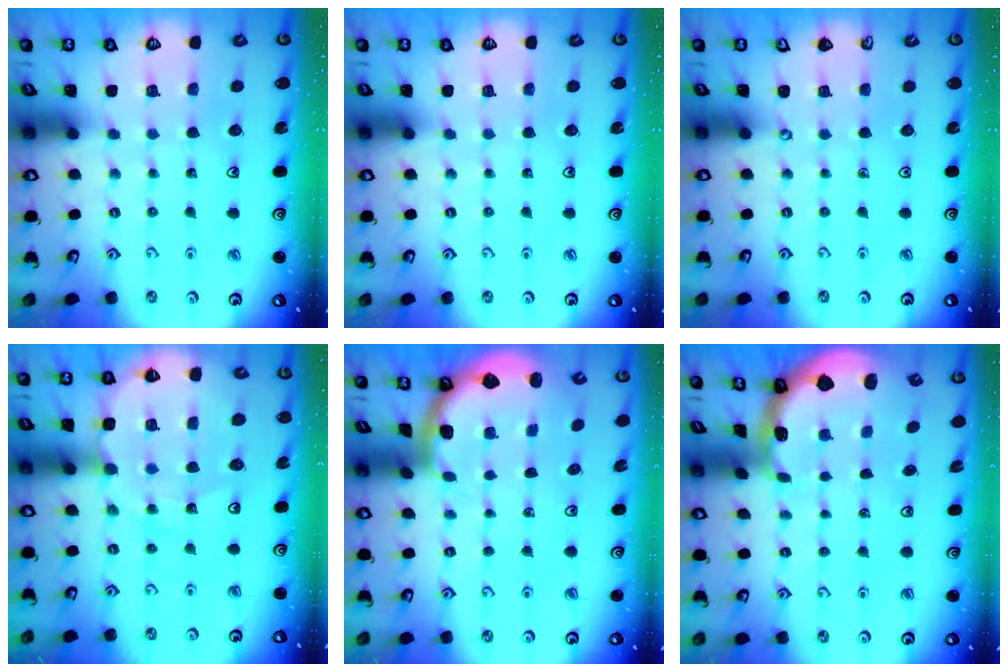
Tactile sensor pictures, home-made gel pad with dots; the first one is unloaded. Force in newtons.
{"total": 0.0}
{"total": 0.0}
{"total": 13.6, "press": 13.2, "slide": 3.2}
{"total": 1.6, "press": 1.6, "slide": 0.1}
{"total": 1.1, "press": 1.0, "slide": 0.4}